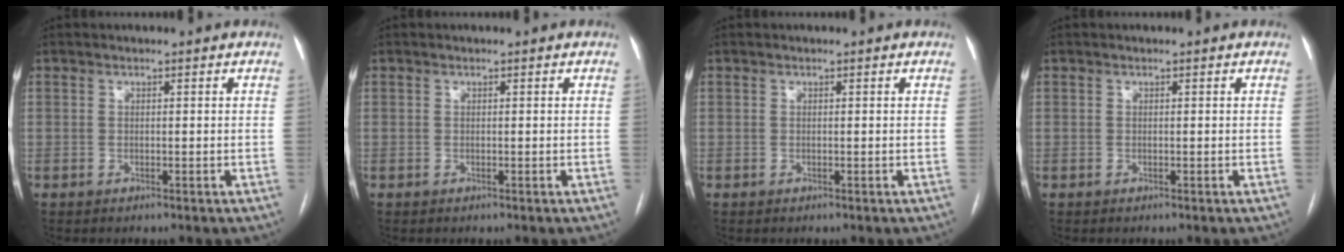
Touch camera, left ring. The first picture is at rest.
{"total": 0.0}
{"total": 0.0}
{"total": 0.0}